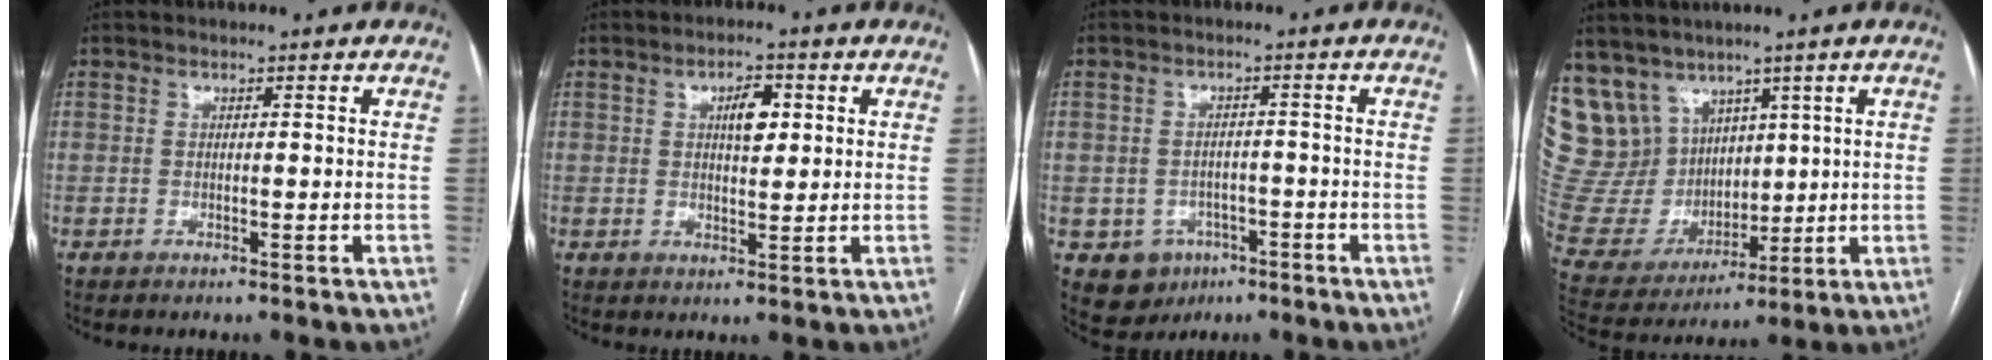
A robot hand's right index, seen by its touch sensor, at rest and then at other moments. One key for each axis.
{"total": 4.3, "fx": 1.3, "fy": 1.8, "fz": 3.7, "tx": -0.060, "ty": 0.007, "tz": 0.021}
{"total": 5.9, "fx": -2.8, "fy": 5.0, "fz": 1.3, "tx": -0.018, "ty": 0.008, "tz": -0.030}
{"total": 15.5, "fx": 9.5, "fy": 11.6, "fz": 3.8, "tx": -0.104, "ty": 0.060, "tz": 0.220}